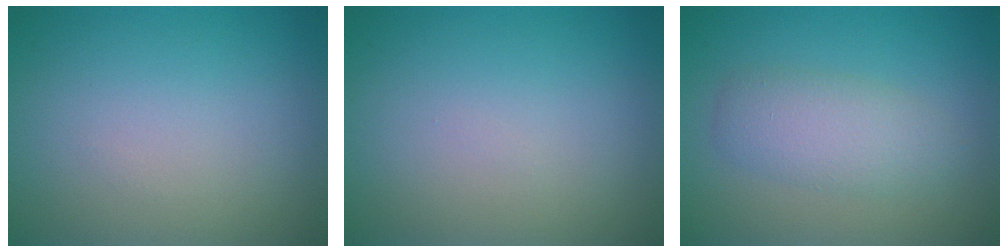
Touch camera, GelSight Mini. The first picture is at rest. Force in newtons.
{"total": 0.0}
{"total": 3.4, "press": 3.4, "slide": 0.1}